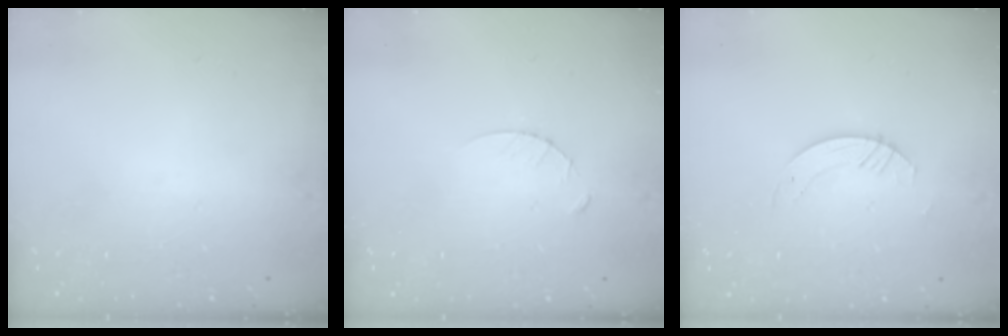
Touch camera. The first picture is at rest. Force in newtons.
{"total": 3.3, "press": 3.3, "slide": 0.4}
{"total": 2.8, "press": 2.8, "slide": 0.2}